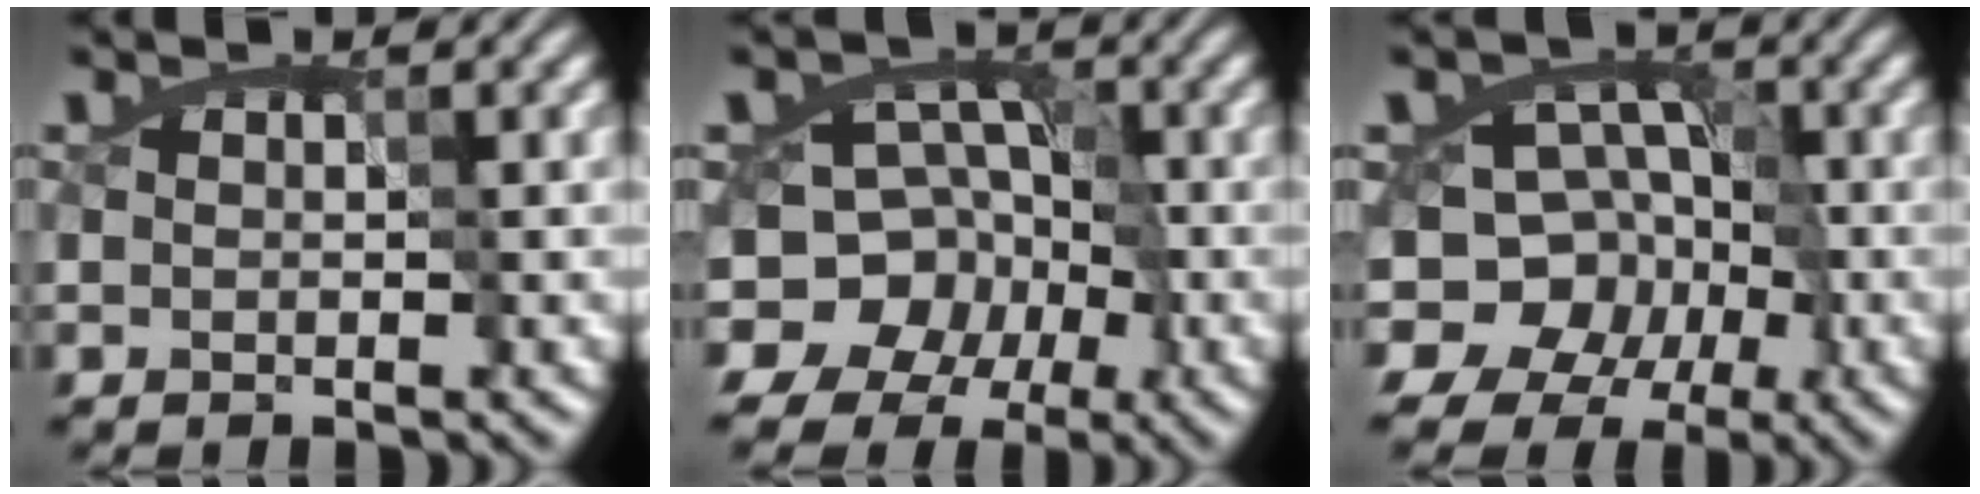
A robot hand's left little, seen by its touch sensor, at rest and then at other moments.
{"total": 10.6, "force": [-5.5, 8.2, 4.0], "torque": [-0.038, 0.007, -0.115]}
{"total": 10.4, "force": [-5.2, 8.2, 3.8], "torque": [-0.037, 0.002, -0.110]}